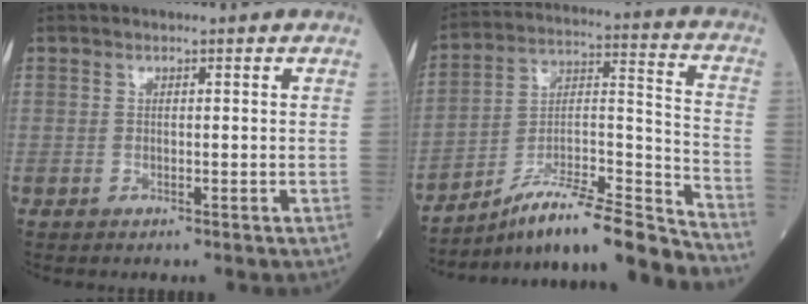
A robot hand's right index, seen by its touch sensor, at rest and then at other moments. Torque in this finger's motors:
{"motor_torque": [-0.09, -0.39, 0.06, 0.02]}